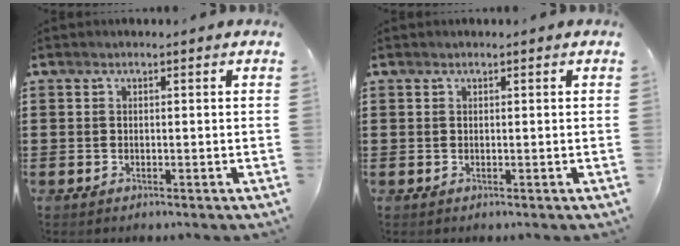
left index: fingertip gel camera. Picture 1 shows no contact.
{"total": 0.0}